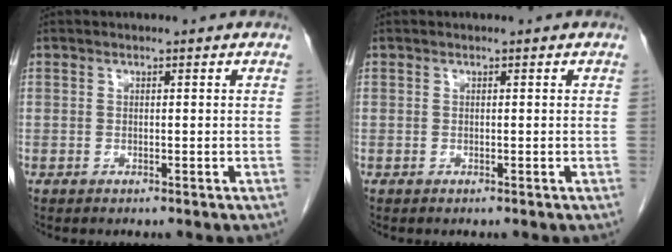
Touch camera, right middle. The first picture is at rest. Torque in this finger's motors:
{"motor_torque": [-0.01, -0.01, 0.00, 0.00]}